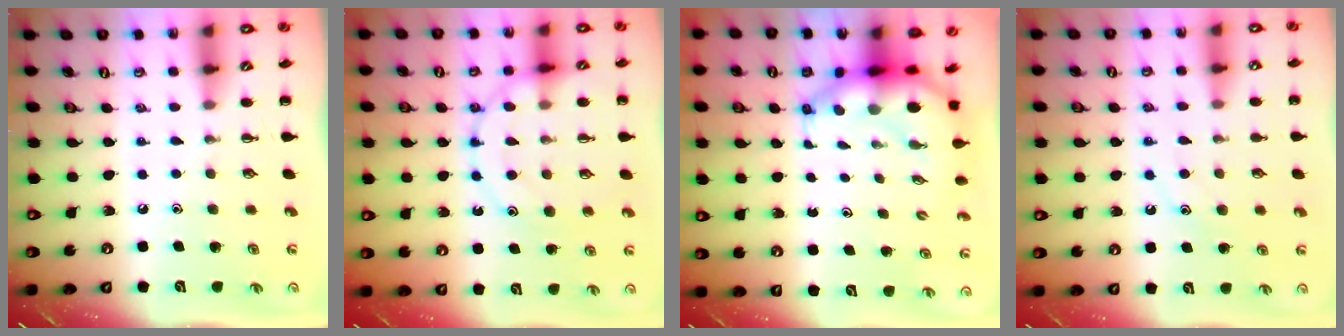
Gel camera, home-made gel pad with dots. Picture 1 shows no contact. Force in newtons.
{"total": 13.9, "press": 13.8, "slide": 1.3}
{"total": 6.4, "press": 6.1, "slide": 1.9}
{"total": 10.2, "press": 10.1, "slide": 1.2}